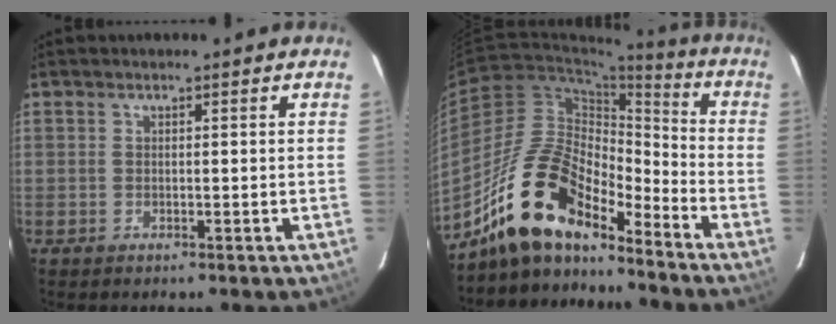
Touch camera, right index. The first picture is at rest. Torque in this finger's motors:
{"motor_torque": [1.06, -1.08, 1.06, 0.21]}